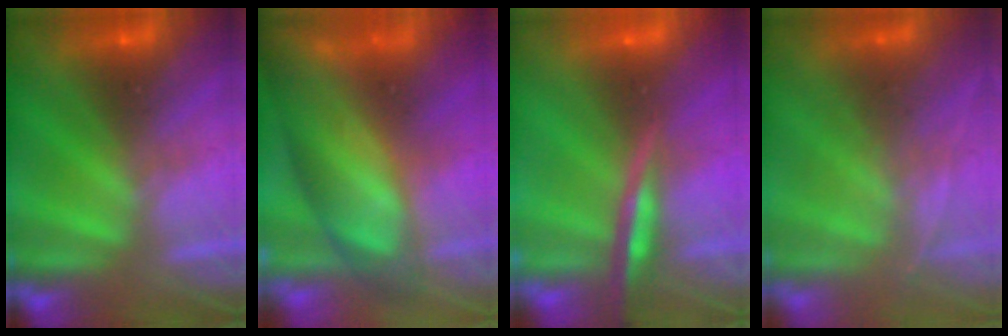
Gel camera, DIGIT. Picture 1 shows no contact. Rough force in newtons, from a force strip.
{"total": 10.2}
{"total": 8.0}
{"total": 1.9}